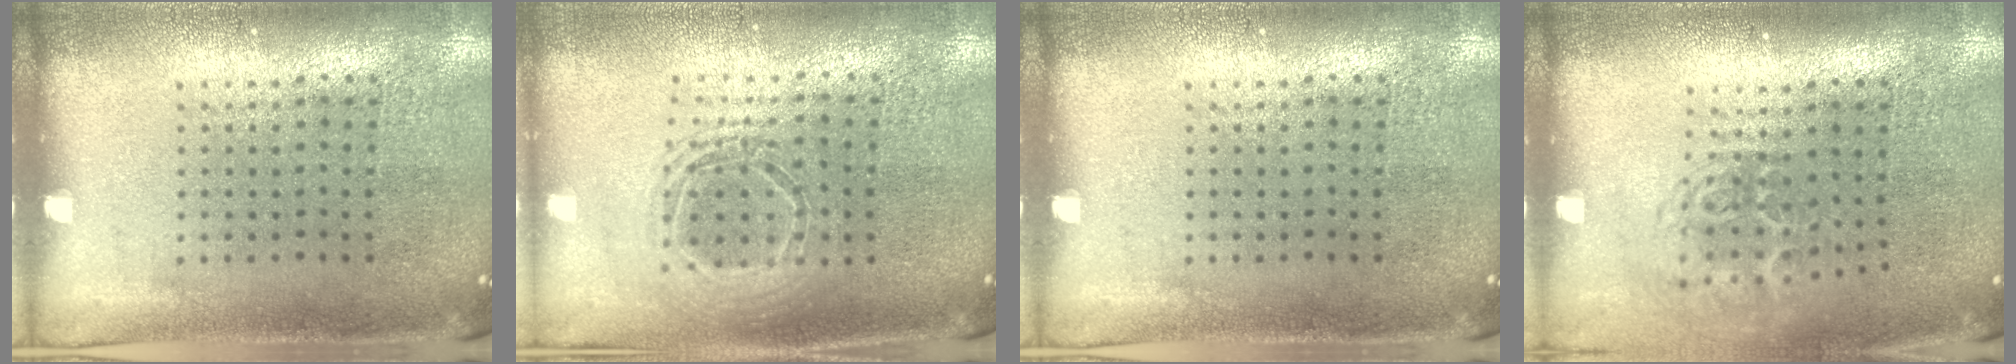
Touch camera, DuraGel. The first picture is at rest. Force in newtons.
{"total": 1.7, "press": 1.4, "slide": 0.9}
{"total": 0.0}
{"total": 1.7, "press": 1.1, "slide": 1.3}